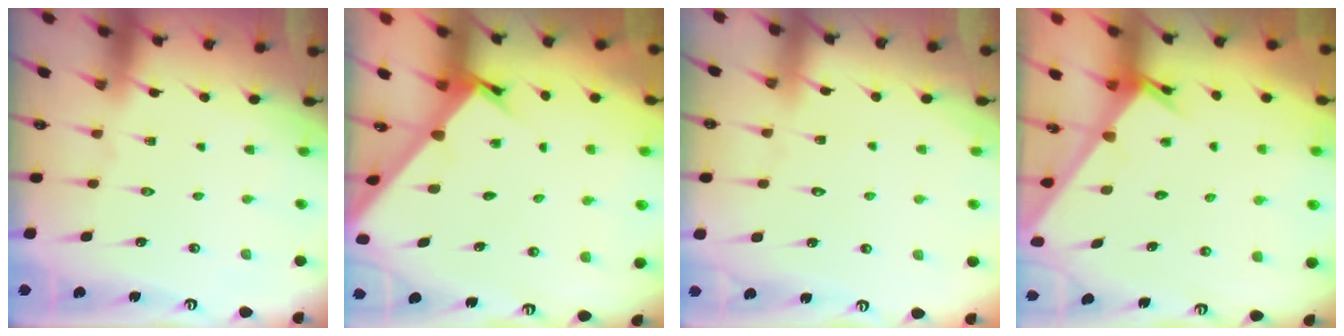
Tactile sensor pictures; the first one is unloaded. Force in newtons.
{"total": 2.3, "press": 2.3, "slide": 0.3}
{"total": 4.5, "press": 4.5, "slide": 0.5}
{"total": 2.4, "press": 2.4, "slide": 0.1}